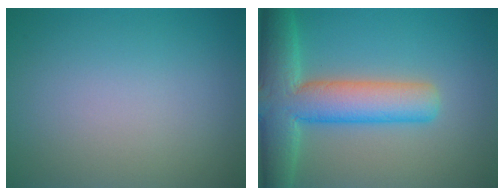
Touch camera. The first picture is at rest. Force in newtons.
{"total": 8.8, "press": 8.8, "slide": 0.6}